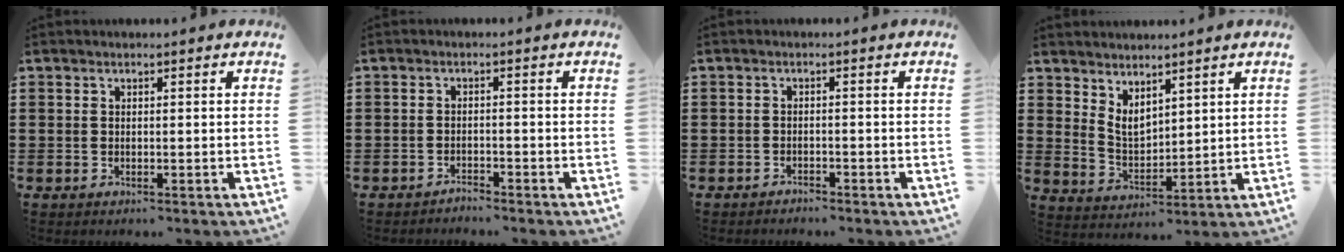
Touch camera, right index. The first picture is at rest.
{"total": 1.6, "force": [-1.6, 0.1, 0.1], "torque": [-0.007, 0.002, -0.033]}
{"total": 1.2, "force": [-1.2, 0.2, 0.0], "torque": [-0.006, 0.002, -0.026]}
{"total": 3.9, "force": [3.0, 1.9, 1.7], "torque": [-0.043, -0.004, 0.056]}